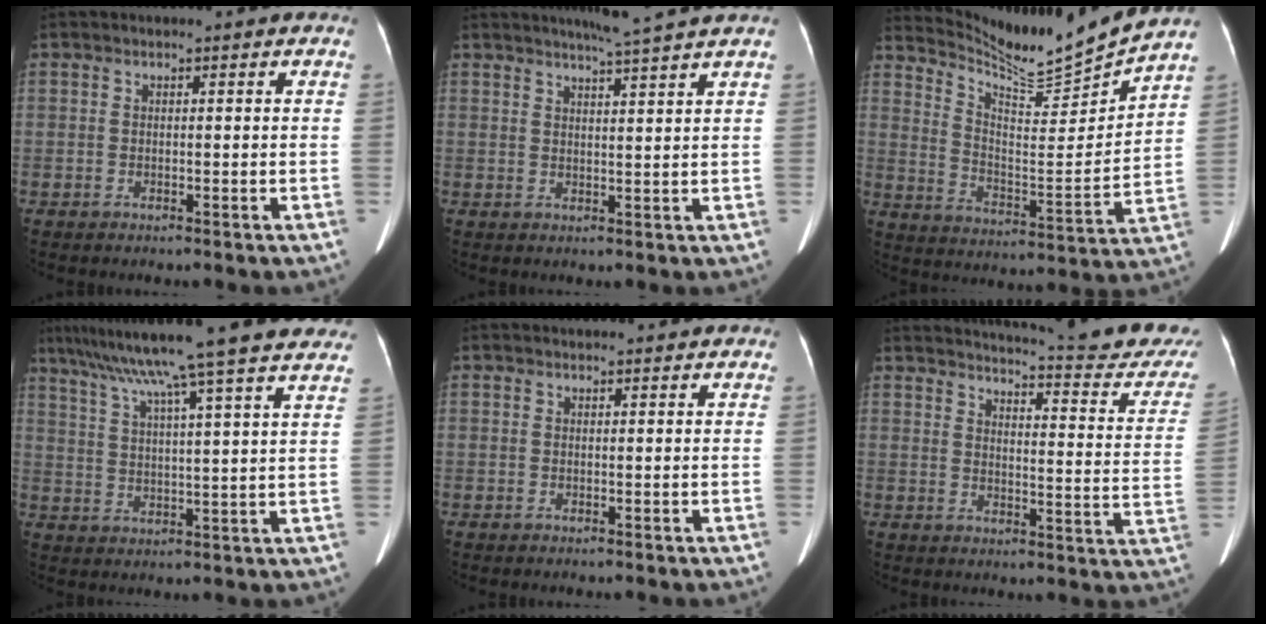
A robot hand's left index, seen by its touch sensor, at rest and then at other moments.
{"total": 6.4, "force": [5.6, -1.5, 2.9], "torque": [-0.046, -0.002, 0.076]}
{"total": 14.2, "force": [13.8, -1.6, 3.0], "torque": [-0.068, -0.041, 0.226]}
{"total": 24.9, "force": [20.8, -0.8, 13.6], "torque": [-0.236, 0.005, 0.285]}
{"total": 4.0, "force": [3.9, 0.6, 0.9], "torque": [-0.011, 0.026, 0.044]}
{"total": 23.8, "force": [22.4, 0.7, 8.1], "torque": [-0.115, -0.104, 0.257]}